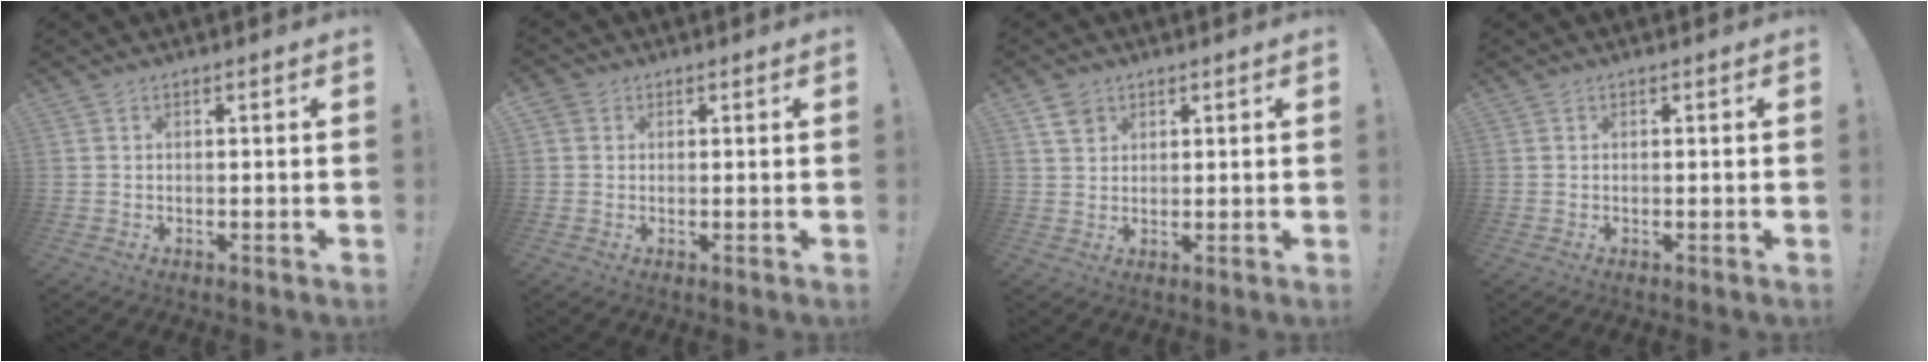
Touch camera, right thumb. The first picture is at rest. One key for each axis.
{"total": 2.4, "fx": 1.1, "fy": 1.9, "fz": 0.8, "tx": -0.012, "ty": -0.001, "tz": 0.020}
{"total": 4.5, "fx": 2.8, "fy": 3.2, "fz": 1.4, "tx": -0.016, "ty": -0.012, "tz": 0.053}
{"total": 0.0}